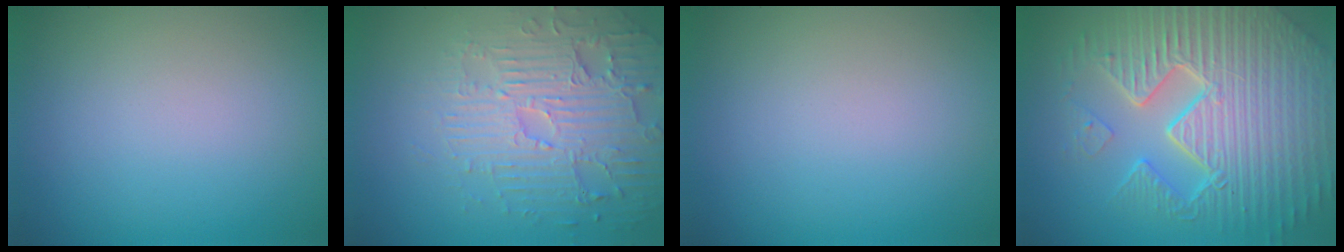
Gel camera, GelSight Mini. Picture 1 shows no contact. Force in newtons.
{"total": 5.1, "press": 4.5, "slide": 2.5}
{"total": 0.0}
{"total": 10.7, "press": 6.9, "slide": 8.1}